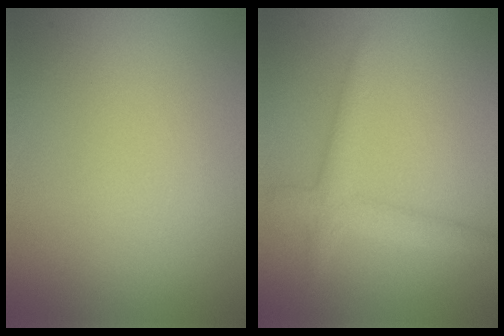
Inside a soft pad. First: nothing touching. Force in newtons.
{"total": 2.5, "press": 2.5, "slide": 0.1}